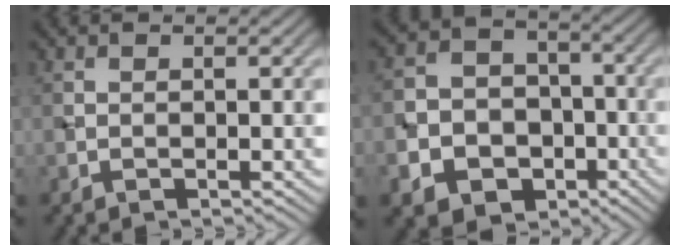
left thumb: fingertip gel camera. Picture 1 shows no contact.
{"total": 11.5, "force": [-5.0, 9.5, 3.9], "torque": [-0.105, -0.034, -0.104]}